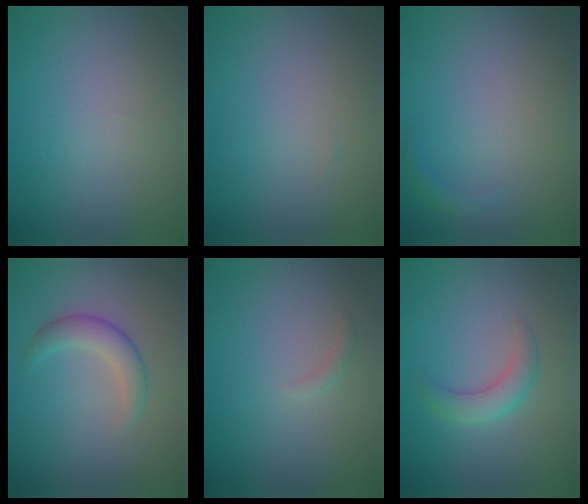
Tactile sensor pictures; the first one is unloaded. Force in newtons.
{"total": 0.0}
{"total": 0.8, "press": 0.8, "slide": 0.1}
{"total": 2.5, "press": 2.5, "slide": 0.1}
{"total": 0.7, "press": 0.7, "slide": 0.1}
{"total": 2.5, "press": 2.5, "slide": 0.1}